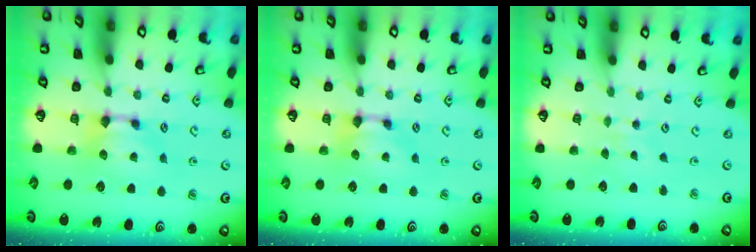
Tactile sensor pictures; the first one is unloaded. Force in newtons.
{"total": 0.0}
{"total": 3.5, "press": 3.5, "slide": 0.4}